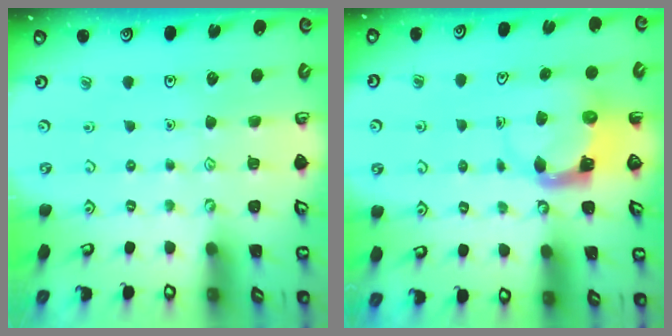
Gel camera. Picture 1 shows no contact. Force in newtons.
{"total": 4.0, "press": 3.9, "slide": 0.6}